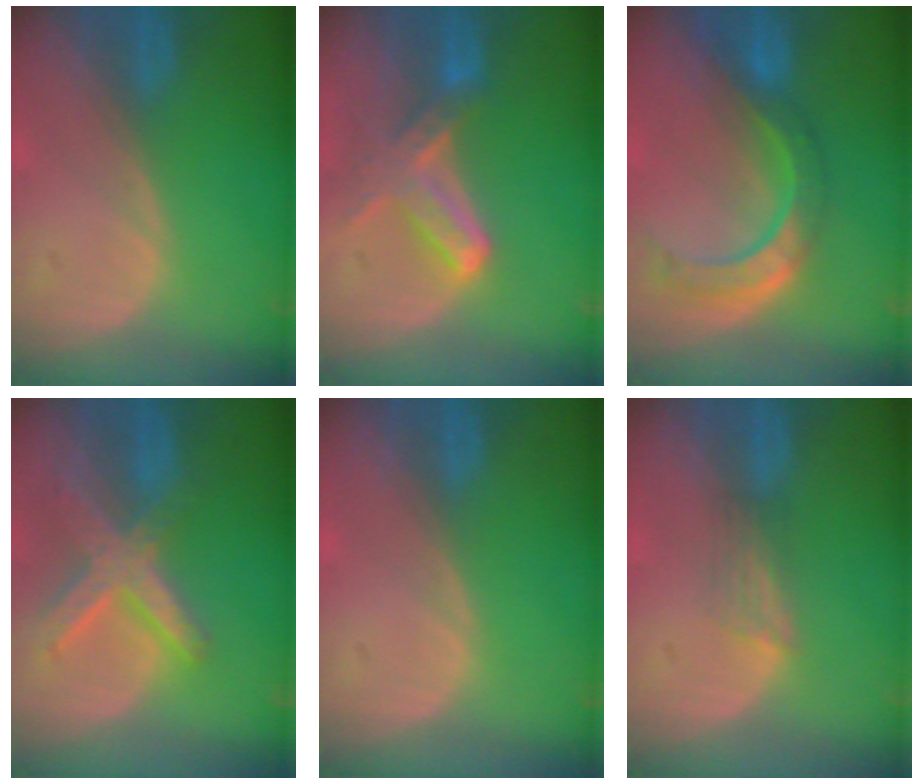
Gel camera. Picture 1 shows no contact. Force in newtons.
{"total": 6.4, "press": 6.4, "slide": 0.6}
{"total": 8.5, "press": 7.2, "slide": 4.5}
{"total": 8.3, "press": 7.1, "slide": 4.3}
{"total": 0.0}
{"total": 2.4, "press": 1.9, "slide": 1.5}